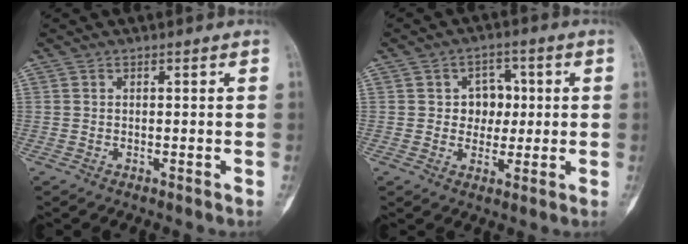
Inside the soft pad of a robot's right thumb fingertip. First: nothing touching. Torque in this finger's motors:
{"motor_torque": [0.99, 0.86, 0.42, -0.20, 0.03]}